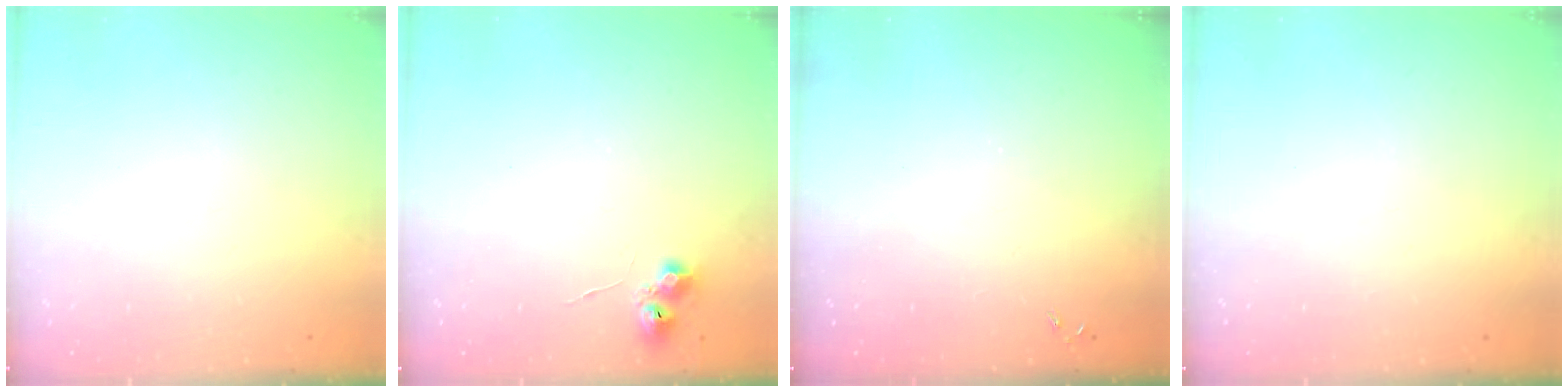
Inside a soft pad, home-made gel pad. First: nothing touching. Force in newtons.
{"total": 6.8, "press": 6.7, "slide": 0.8}
{"total": 0.0}
{"total": 0.0}